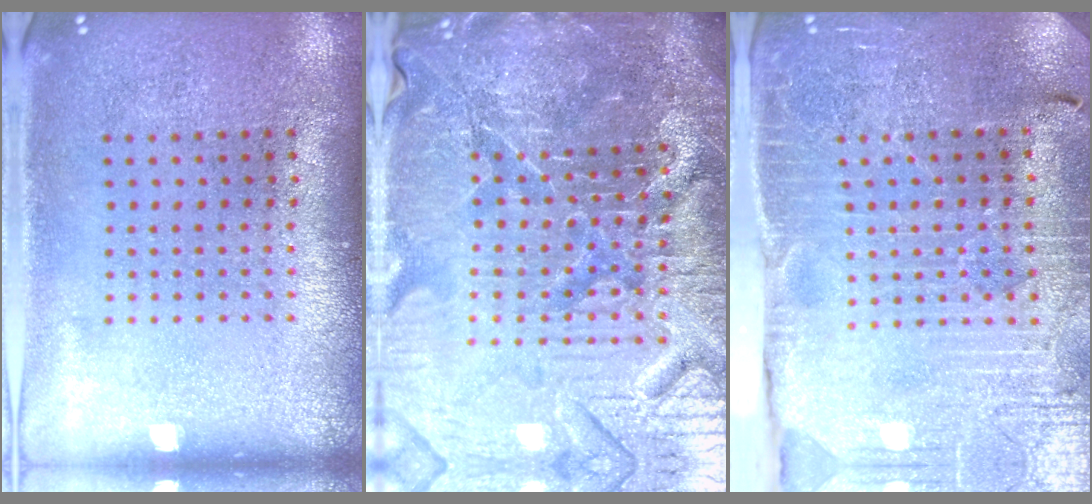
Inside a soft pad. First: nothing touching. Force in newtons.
{"total": 6.6, "press": 5.9, "slide": 3.0}
{"total": 3.6, "press": 3.6, "slide": 0.4}